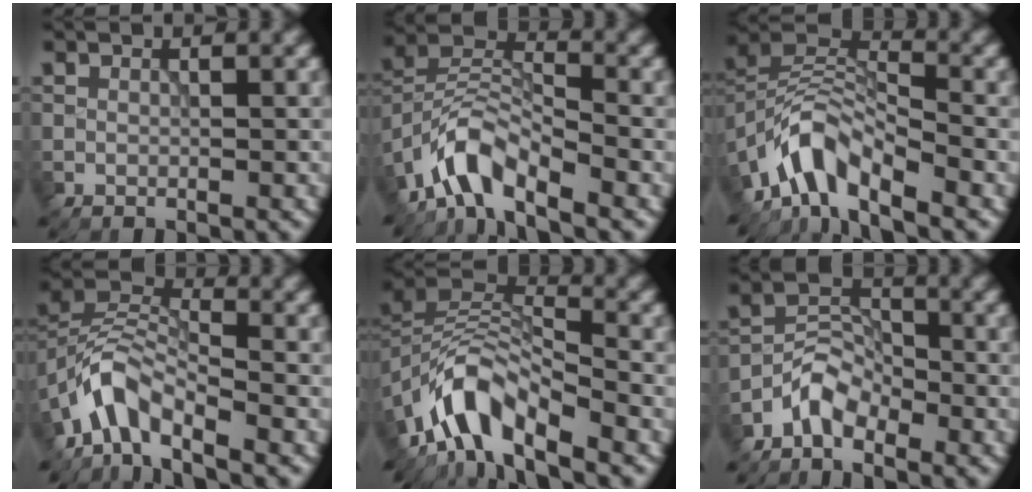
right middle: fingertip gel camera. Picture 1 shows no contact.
{"total": 5.9, "force": [-4.6, 1.9, 3.2], "torque": [-0.053, 0.007, -0.097]}
{"total": 6.9, "force": [-5.0, 2.6, 4.0], "torque": [-0.063, 0.005, -0.106]}
{"total": 5.1, "force": [-3.9, 1.9, 2.7], "torque": [-0.046, 0.007, -0.085]}
{"total": 7.5, "force": [-5.1, 2.9, 4.7], "torque": [-0.071, 0.006, -0.109]}
{"total": 3.3, "force": [-2.4, 1.7, 1.4], "torque": [-0.023, 0.013, -0.058]}